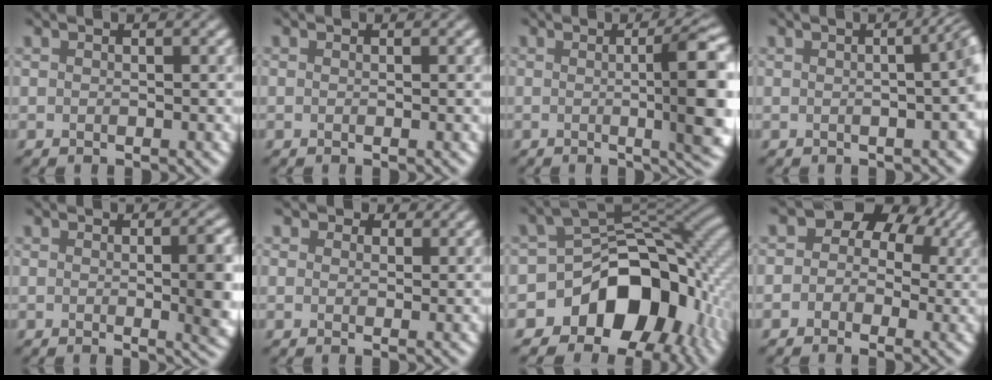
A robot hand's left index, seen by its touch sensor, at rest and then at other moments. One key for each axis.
{"total": 0.0}
{"total": 8.6, "fx": -0.2, "fy": 1.8, "fz": 8.4, "tx": -0.096, "ty": -0.003, "tz": 0.005}
{"total": 7.5, "fx": 0.1, "fy": 3.5, "fz": 6.7, "tx": -0.009, "ty": 0.015, "tz": -0.004}
{"total": 5.1, "fx": -0.2, "fy": 1.5, "fz": 4.9, "tx": -0.048, "ty": -0.006, "tz": 0.004}
{"total": 1.6, "fx": 1.2, "fy": 1.0, "fz": 0.3, "tx": -0.007, "ty": -0.008, "tz": 0.015}
{"total": 11.6, "fx": -5.6, "fy": 7.8, "fz": 6.5, "tx": -0.091, "ty": 0.000, "tz": -0.099}
{"total": 6.4, "fx": 1.5, "fy": 5.1, "fz": 3.6, "tx": -0.013, "ty": 0.023, "tz": -0.015}